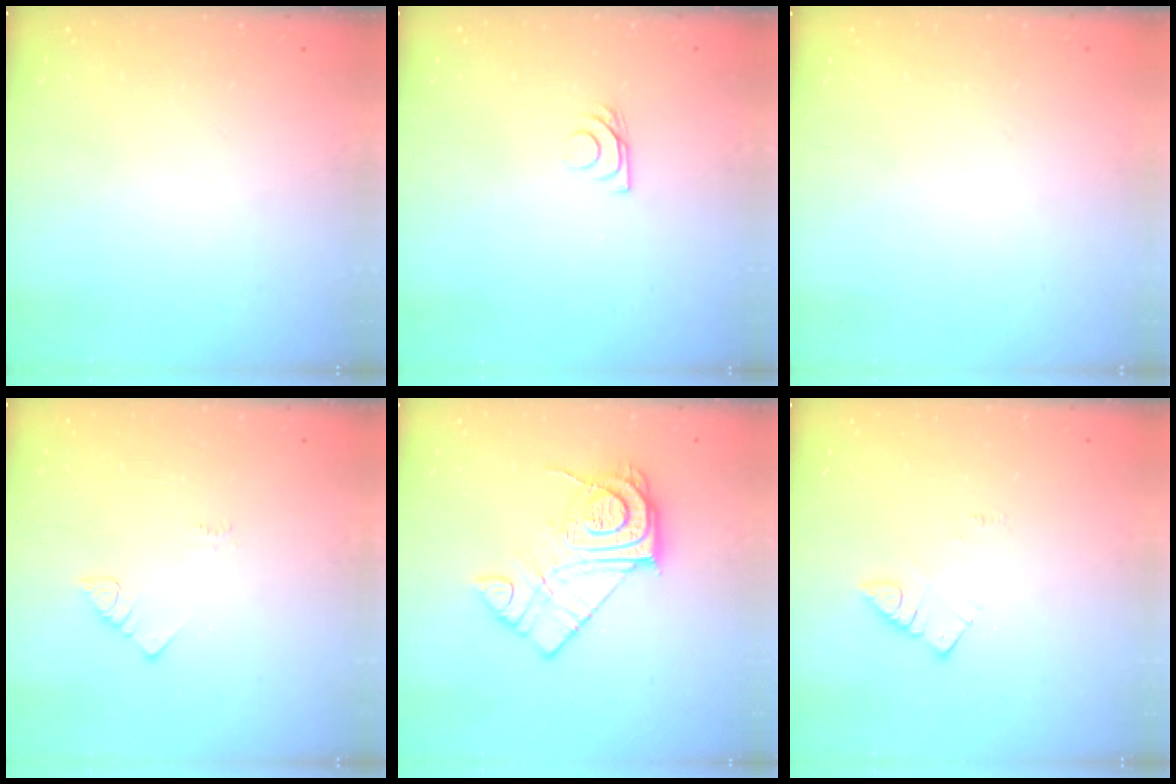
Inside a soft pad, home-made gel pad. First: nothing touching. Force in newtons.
{"total": 6.1, "press": 6.0, "slide": 0.8}
{"total": 1.5, "press": 1.5, "slide": 0.1}
{"total": 2.0, "press": 2.0, "slide": 0.4}
{"total": 14.3, "press": 14.3, "slide": 0.7}
{"total": 2.8, "press": 2.7, "slide": 0.3}